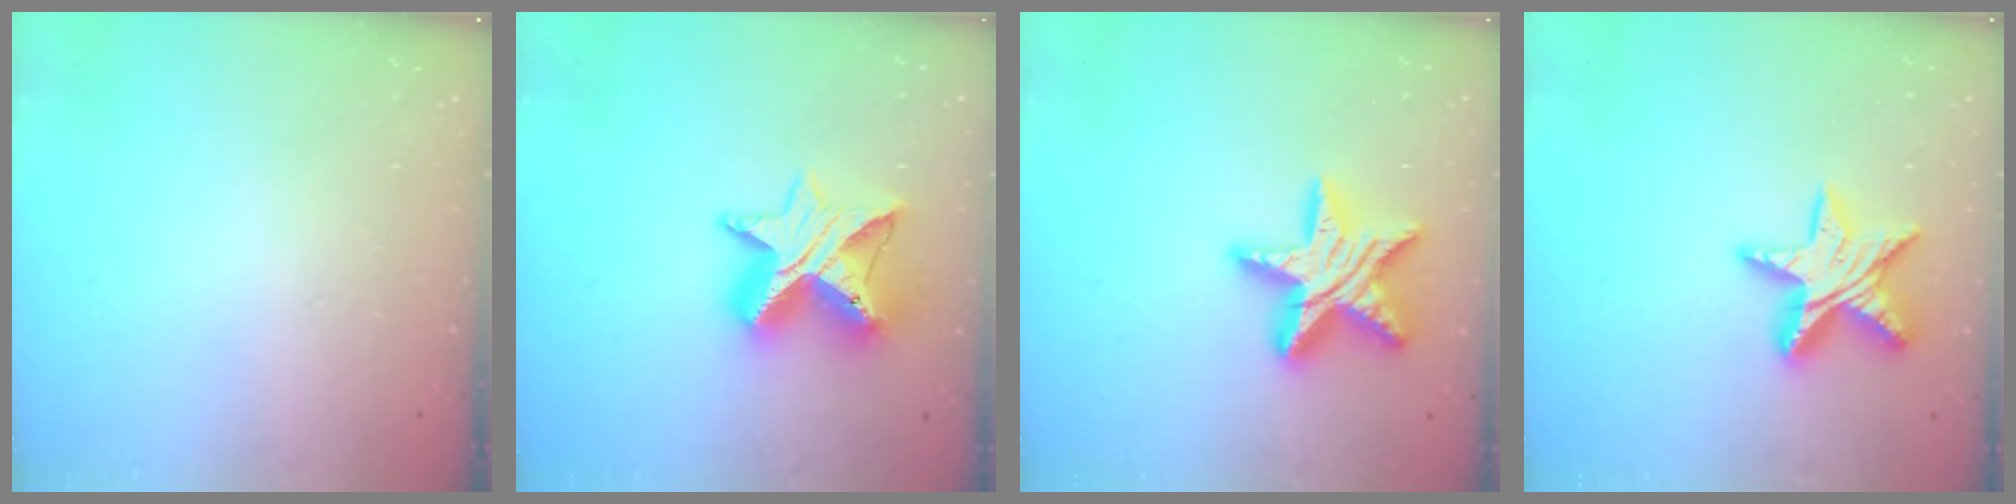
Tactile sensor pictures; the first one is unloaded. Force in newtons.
{"total": 12.6, "press": 12.5, "slide": 0.9}
{"total": 17.4, "press": 17.3, "slide": 1.5}
{"total": 13.6, "press": 13.6, "slide": 0.8}